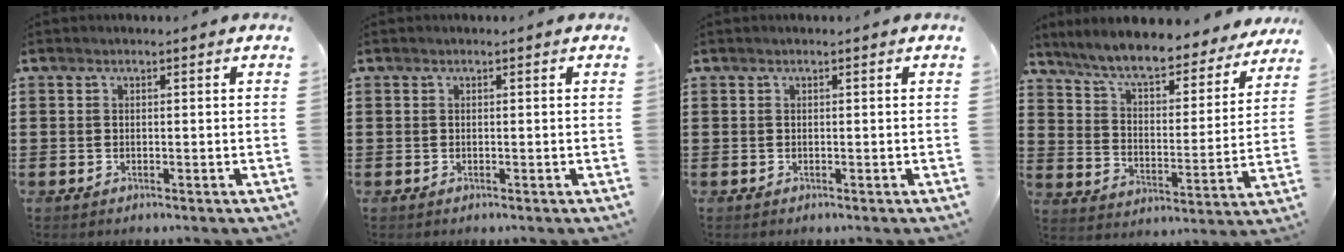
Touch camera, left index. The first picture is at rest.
{"total": 0.0}
{"total": 0.0}
{"total": 7.8, "force": [7.0, 0.7, 3.4], "torque": [-0.095, -0.041, 0.118]}